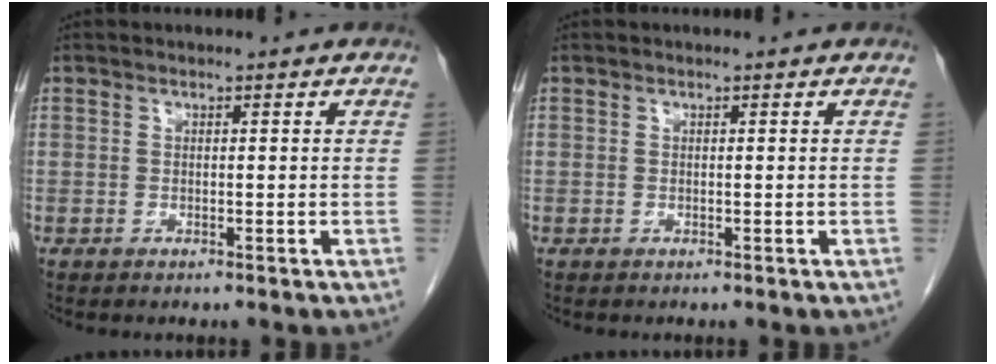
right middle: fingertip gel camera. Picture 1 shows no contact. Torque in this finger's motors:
{"motor_torque": [0.00, 0.00, 0.00, 0.00]}